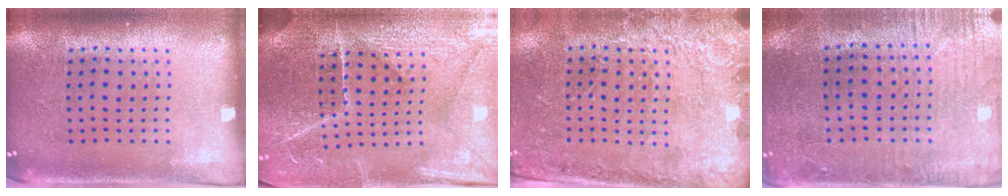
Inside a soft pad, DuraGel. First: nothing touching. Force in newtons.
{"total": 3.9, "press": 3.7, "slide": 1.3}
{"total": 2.4, "press": 2.4, "slide": 0.6}
{"total": 0.7, "press": 0.5, "slide": 0.5}